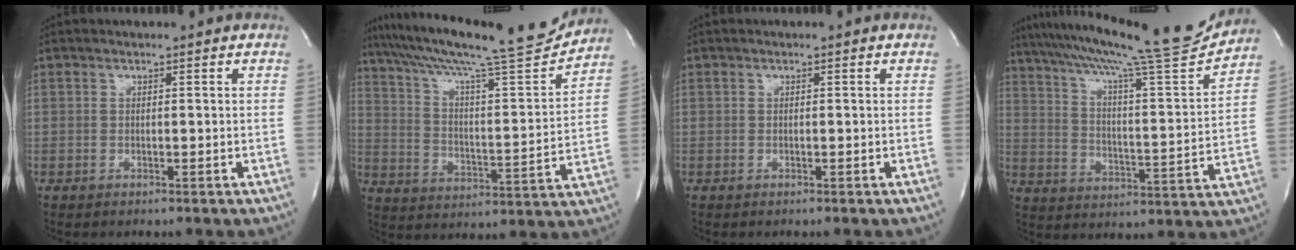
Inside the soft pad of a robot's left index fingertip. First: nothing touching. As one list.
[{"total": 21.3, "force": [19.2, 0.3, 9.1], "torque": [-0.155, -0.031, 0.285]}, {"total": 0.0}, {"total": 23.5, "force": [20.9, -0.1, 10.6], "torque": [-0.180, -0.035, 0.299]}]